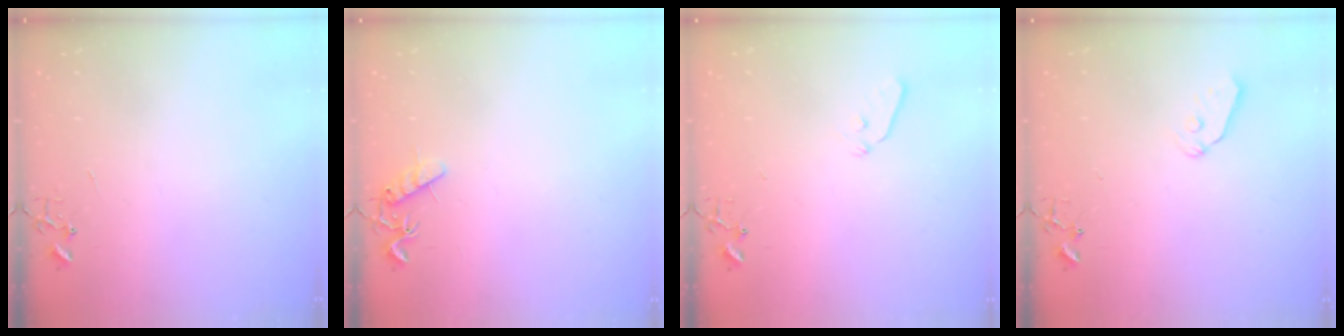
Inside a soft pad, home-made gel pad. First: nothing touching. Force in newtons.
{"total": 8.0, "press": 8.0, "slide": 0.4}
{"total": 5.0, "press": 5.0, "slide": 0.6}
{"total": 6.7, "press": 6.7, "slide": 0.8}